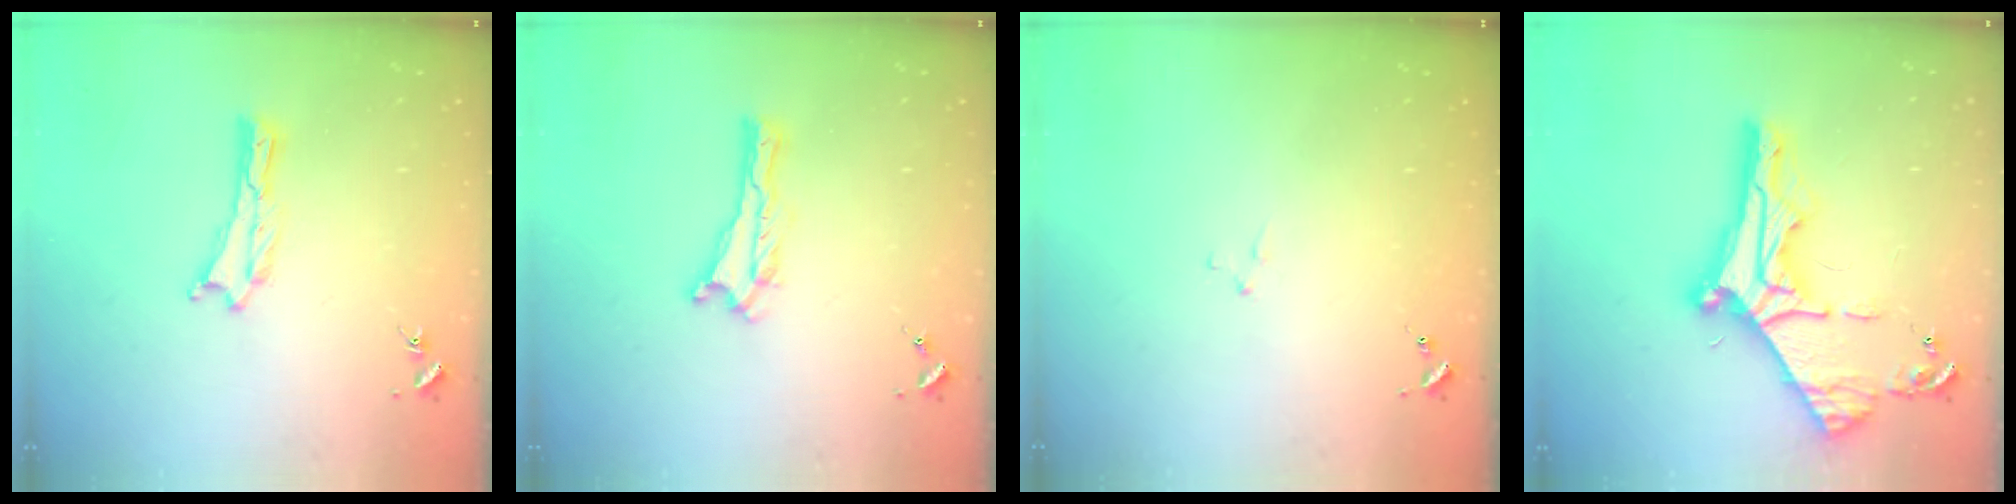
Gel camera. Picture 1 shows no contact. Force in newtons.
{"total": 0.0}
{"total": 2.1, "press": 2.1, "slide": 0.2}
{"total": 11.8, "press": 11.7, "slide": 1.2}